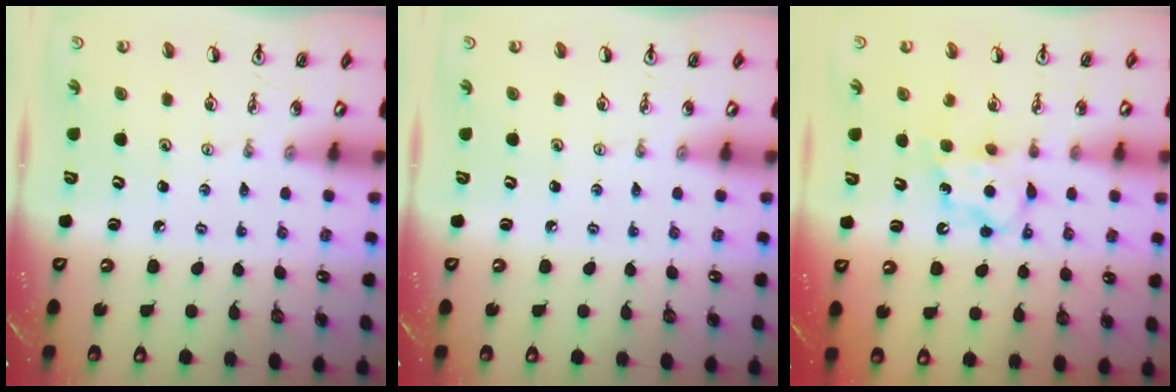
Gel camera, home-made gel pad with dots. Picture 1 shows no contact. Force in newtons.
{"total": 0.0}
{"total": 6.8, "press": 6.8, "slide": 0.2}